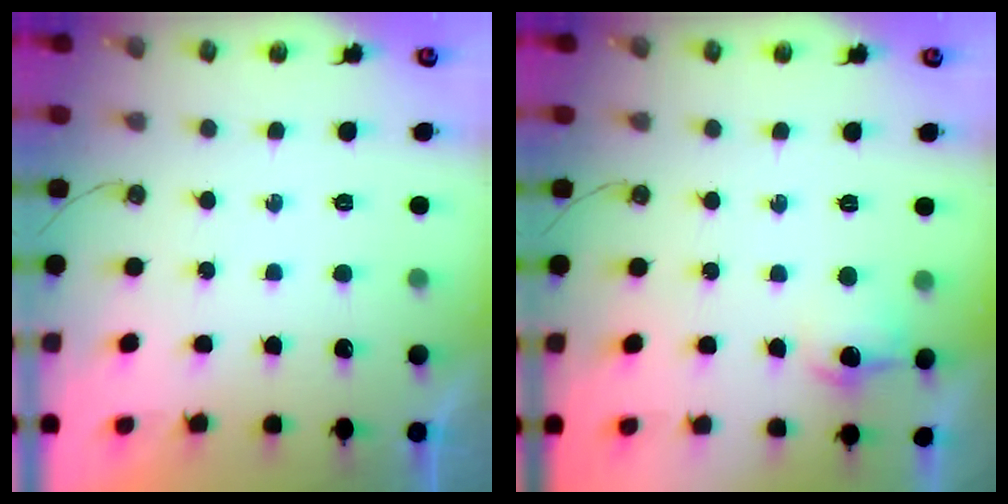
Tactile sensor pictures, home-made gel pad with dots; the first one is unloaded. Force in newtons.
{"total": 8.2, "press": 8.2, "slide": 0.8}